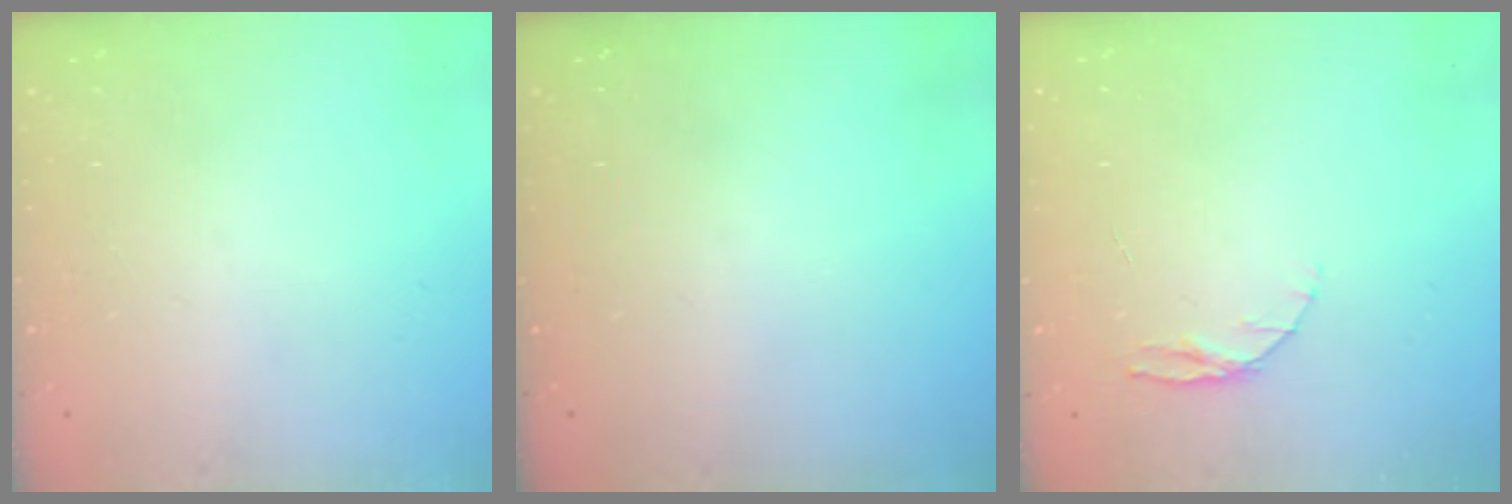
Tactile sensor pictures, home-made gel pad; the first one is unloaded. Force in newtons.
{"total": 0.0}
{"total": 4.9, "press": 4.8, "slide": 0.5}